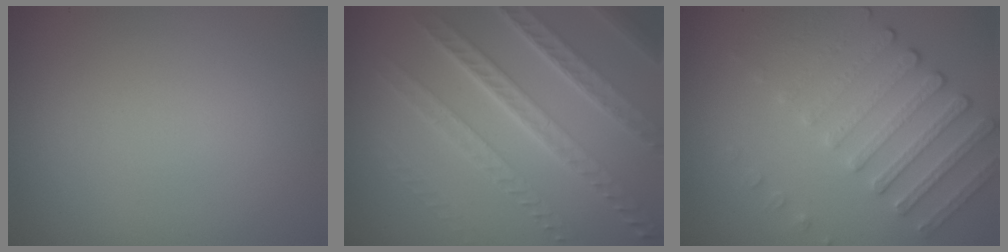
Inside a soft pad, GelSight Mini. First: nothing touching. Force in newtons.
{"total": 7.5, "press": 5.3, "slide": 5.3}
{"total": 4.6, "press": 3.6, "slide": 2.8}